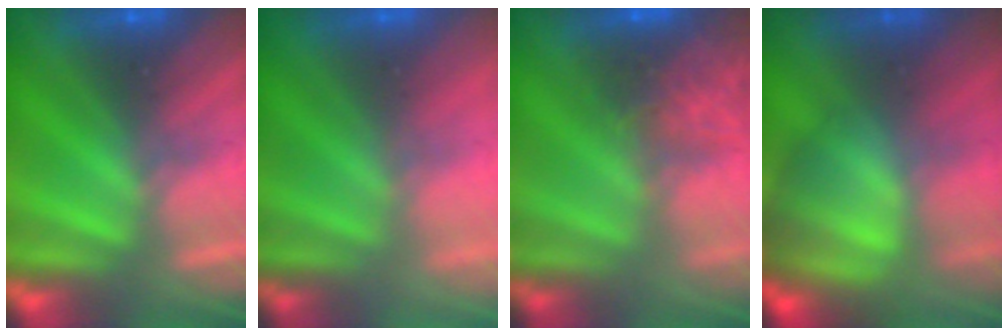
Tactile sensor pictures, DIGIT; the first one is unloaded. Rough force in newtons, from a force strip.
{"total": 2.5}
{"total": 7.7}
{"total": 6.6}